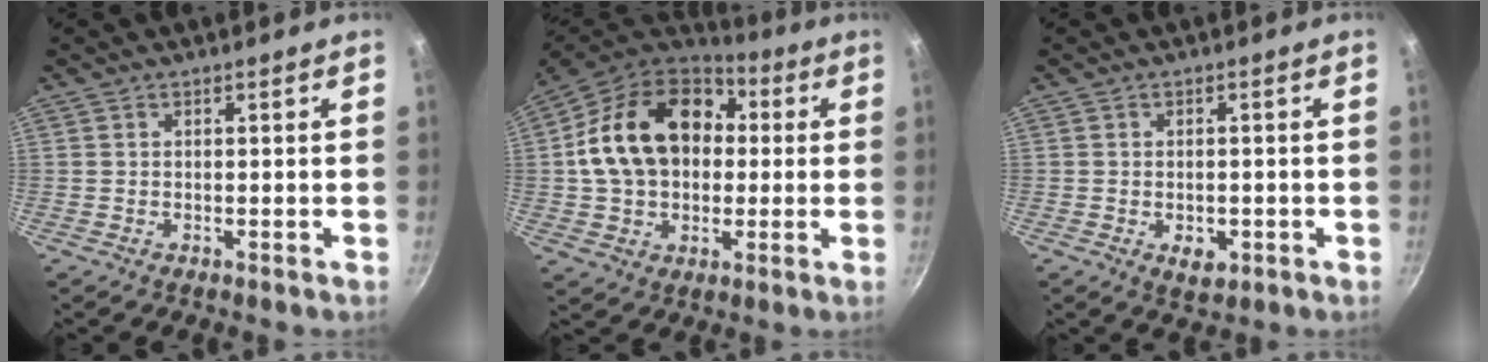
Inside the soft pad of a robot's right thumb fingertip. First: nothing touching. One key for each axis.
{"total": 21.7, "fx": 3.0, "fy": 16.0, "fz": 14.5, "tx": -0.237, "ty": 0.037, "tz": 0.046}
{"total": 3.9, "fx": -1.2, "fy": 2.5, "fz": 2.7, "tx": -0.030, "ty": 0.003, "tz": -0.011}